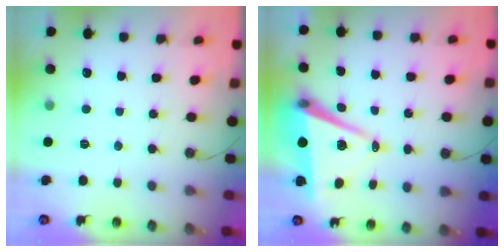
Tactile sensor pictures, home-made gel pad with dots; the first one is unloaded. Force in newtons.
{"total": 9.5, "press": 8.6, "slide": 3.9}